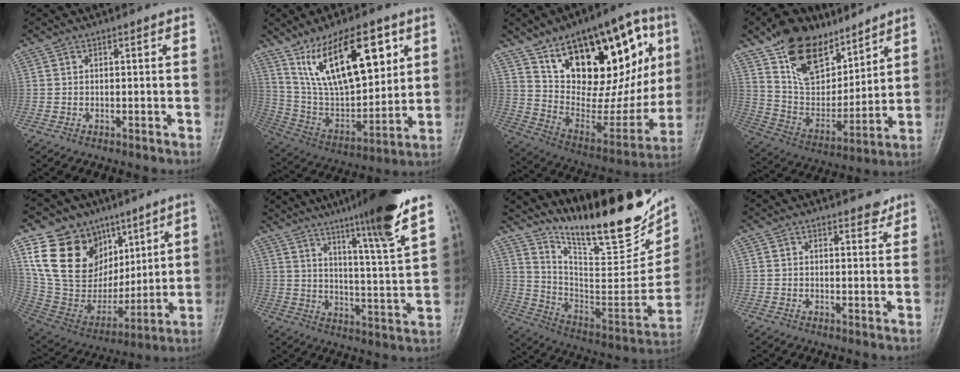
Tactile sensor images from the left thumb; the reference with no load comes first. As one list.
[{"total": 21.4, "force": [10.3, 9.4, 16.3], "torque": [-0.237, -0.038, 0.195]}, {"total": 30.0, "force": [12.6, 14.6, 23.0], "torque": [-0.289, -0.007, 0.213]}, {"total": 18.6, "force": [12.5, 9.7, 9.7], "torque": [-0.115, -0.061, 0.234]}, {"total": 21.5, "force": [10.0, 16.0, 10.4], "torque": [-0.152, -0.022, 0.205]}, {"total": 18.0, "force": [13.3, -0.3, 12.2], "torque": [-0.176, -0.068, 0.193]}, {"total": 28.3, "force": [20.1, 8.5, 18.1], "torque": [-0.238, -0.104, 0.313]}, {"total": 2.2, "force": [1.9, 0.9, 0.6], "torque": [0.007, -0.014, 0.022]}]